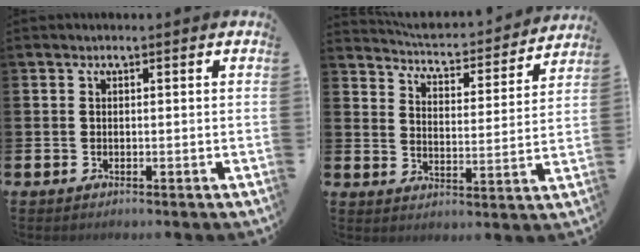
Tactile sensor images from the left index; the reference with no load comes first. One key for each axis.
{"total": 4.5, "fx": 4.4, "fy": 0.8, "fz": 0.8, "tx": -0.037, "ty": -0.043, "tz": 0.067}